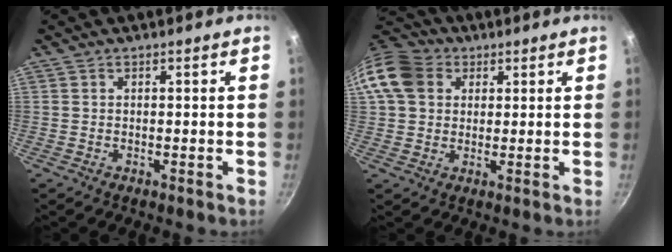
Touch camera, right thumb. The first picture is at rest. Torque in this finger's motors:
{"motor_torque": [0.25, 1.56, 0.54, -0.53, 0.22]}